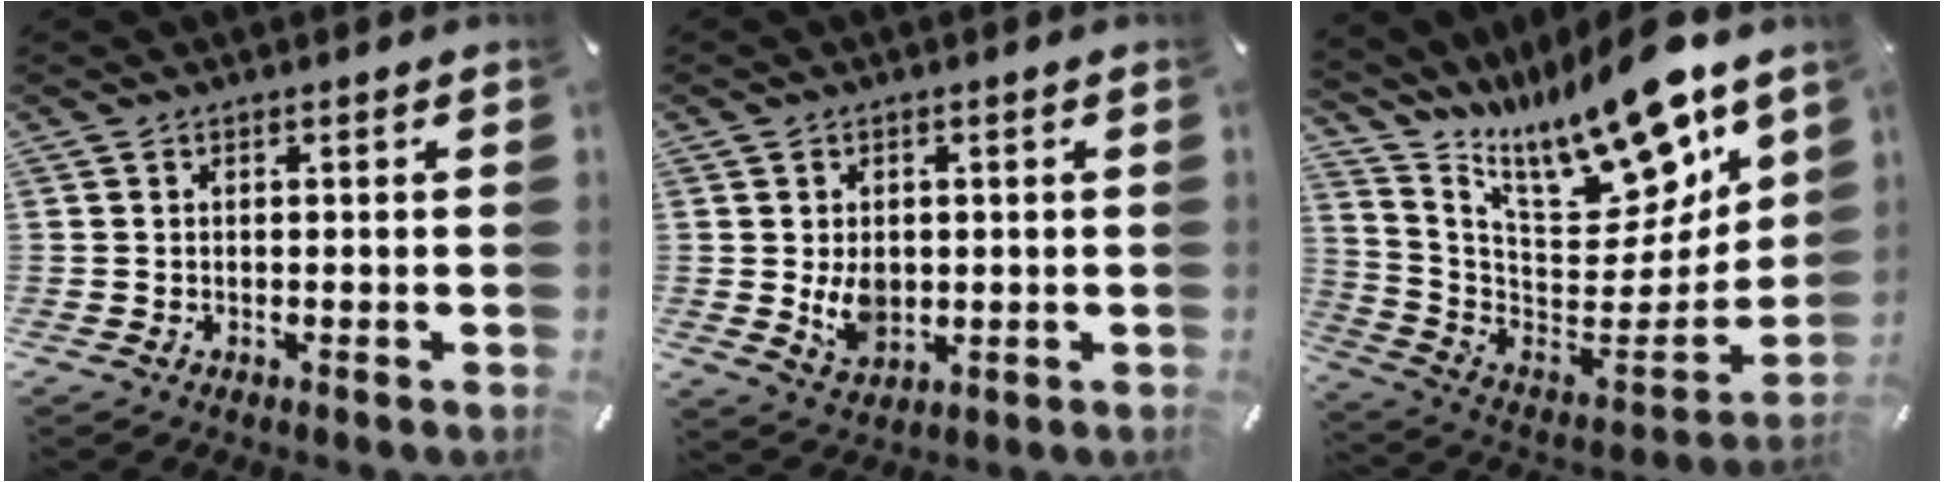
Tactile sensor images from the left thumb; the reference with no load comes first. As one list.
[{"total": 6.0, "force": [0.2, 4.6, 3.8], "torque": [-0.068, -0.009, -0.002]}, {"total": 18.6, "force": [15.3, 5.8, 8.8], "torque": [-0.131, -0.135, 0.256]}]